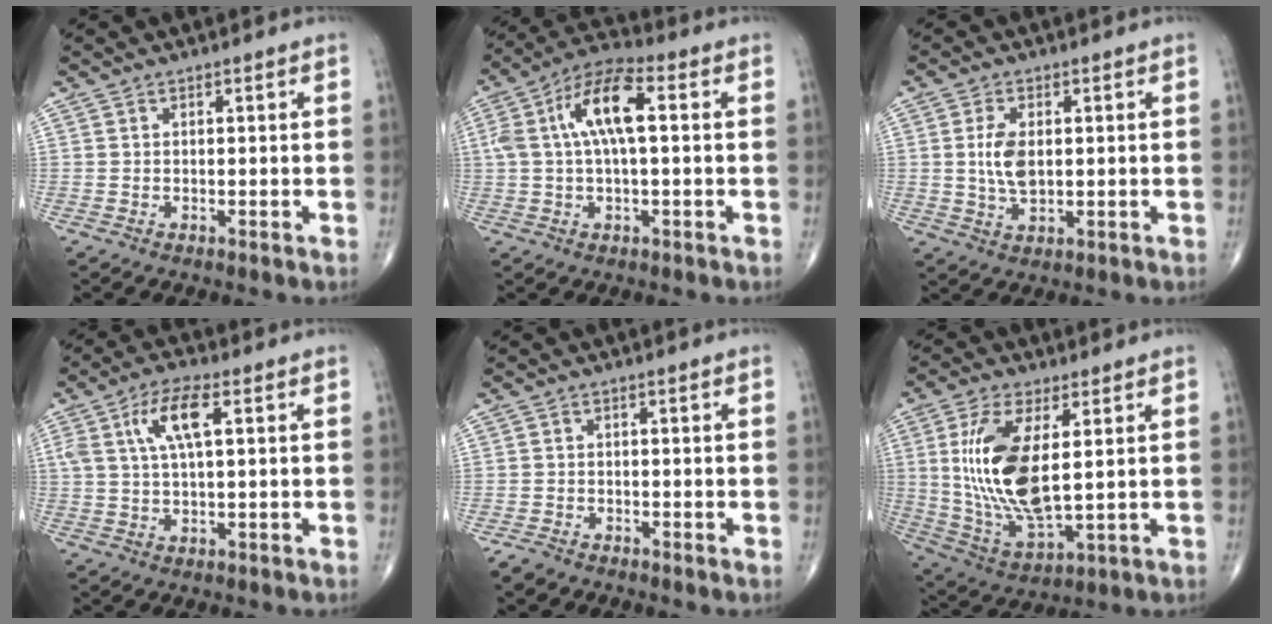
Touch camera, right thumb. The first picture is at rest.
{"total": 12.0, "force": [1.8, 4.7, 10.9], "torque": [-0.224, 0.037, 0.027]}
{"total": 5.8, "force": [0.5, 3.1, 4.8], "torque": [-0.098, -0.005, 0.012]}
{"total": 7.7, "force": [2.2, 2.5, 6.9], "torque": [-0.144, 0.010, 0.043]}
{"total": 2.2, "force": [-1.8, 1.0, 0.6], "torque": [-0.017, -0.001, -0.034]}
{"total": 17.0, "force": [2.7, 7.1, 15.2], "torque": [-0.310, -0.022, 0.064]}